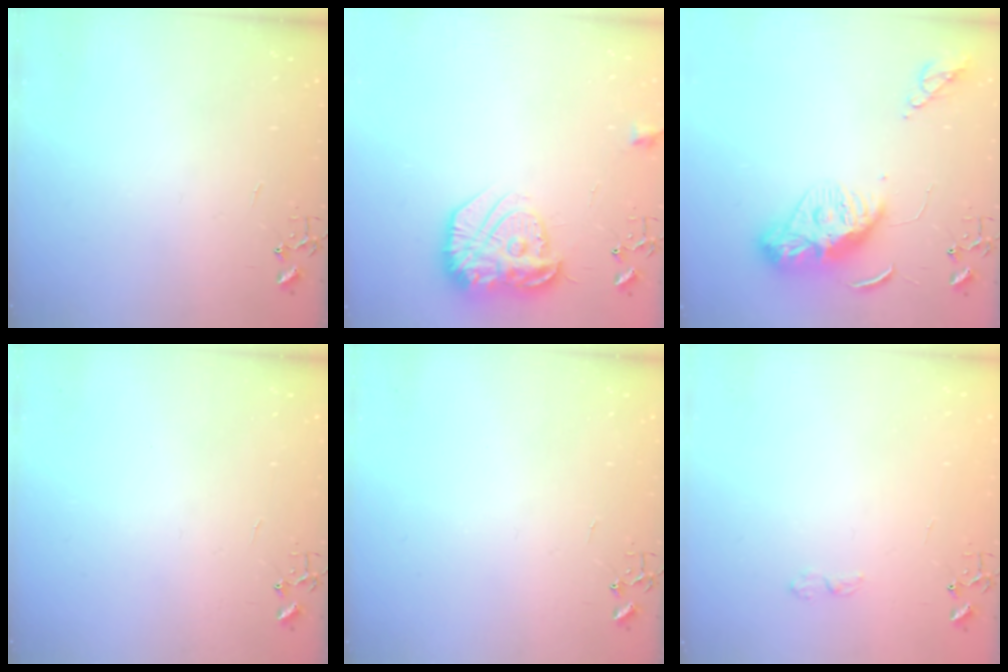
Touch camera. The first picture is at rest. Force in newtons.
{"total": 17.6, "press": 17.6, "slide": 1.3}
{"total": 11.6, "press": 11.6, "slide": 1.0}
{"total": 0.0}
{"total": 0.0}
{"total": 4.4, "press": 4.3, "slide": 0.7}